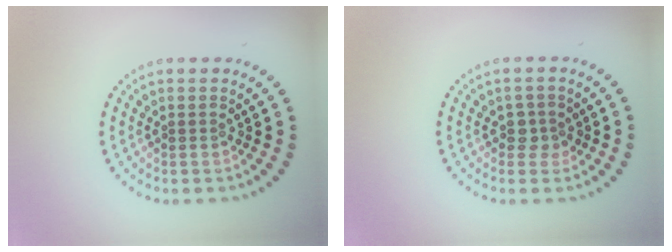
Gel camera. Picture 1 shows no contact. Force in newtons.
{"total": 1.5, "press": 1.3, "slide": 0.7}